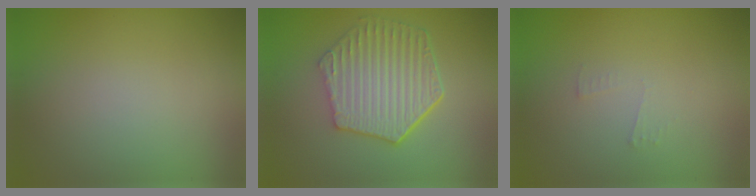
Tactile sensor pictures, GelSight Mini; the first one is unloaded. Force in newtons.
{"total": 6.3, "press": 4.6, "slide": 4.3}
{"total": 0.7, "press": 0.7, "slide": 0.1}